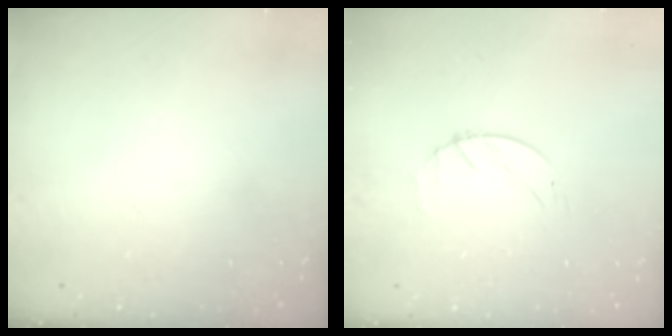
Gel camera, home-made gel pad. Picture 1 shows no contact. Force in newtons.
{"total": 1.9, "press": 1.9, "slide": 0.3}